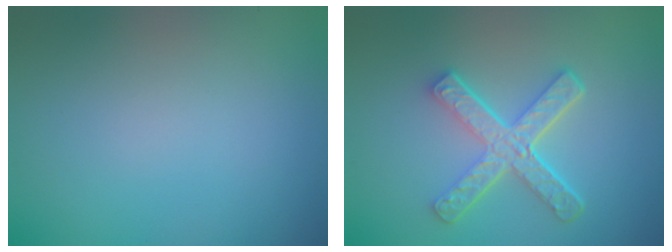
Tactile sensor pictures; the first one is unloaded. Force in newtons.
{"total": 5.2, "press": 3.9, "slide": 3.5}